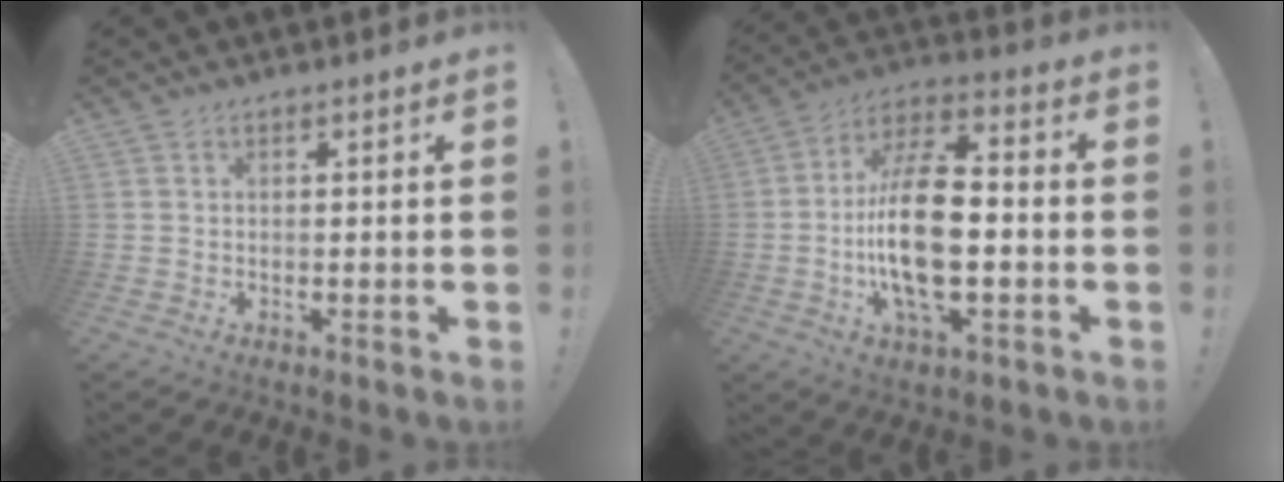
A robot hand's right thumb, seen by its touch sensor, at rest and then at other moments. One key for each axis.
{"total": 18.9, "fx": -2.8, "fy": 8.5, "fz": 16.7, "tx": -0.322, "ty": 0.000, "tz": -0.051}